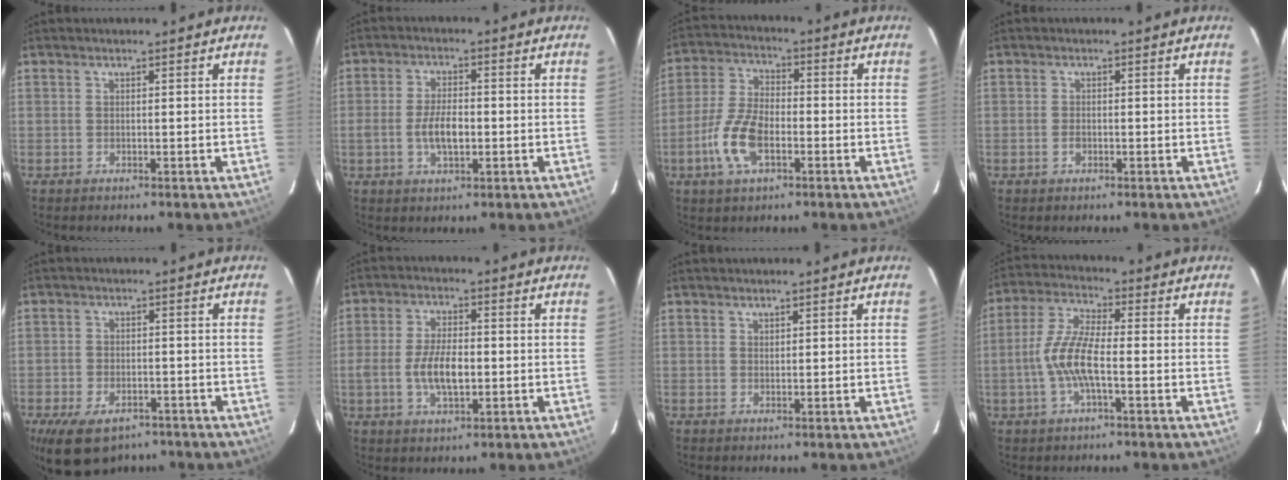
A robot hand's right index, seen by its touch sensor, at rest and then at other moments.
{"total": 6.0, "force": [-1.3, 2.7, 5.3], "torque": [-0.106, 0.002, -0.021]}
{"total": 10.4, "force": [-3.8, 5.1, 8.2], "torque": [-0.179, 0.003, -0.072]}
{"total": 1.5, "force": [-0.6, 1.0, 1.0], "torque": [-0.020, 0.001, -0.012]}
{"total": 11.6, "force": [-7.7, 6.4, 6.1], "torque": [-0.135, -0.015, -0.116]}
{"total": 7.9, "force": [-1.4, 3.4, 6.9], "torque": [-0.138, 0.000, -0.024]}
{"total": 0.6, "force": [0.5, 0.3, 0.1], "torque": [-0.001, 0.001, 0.010]}
{"total": 9.7, "force": [-2.3, 2.5, 9.1], "torque": [-0.195, 0.004, -0.047]}